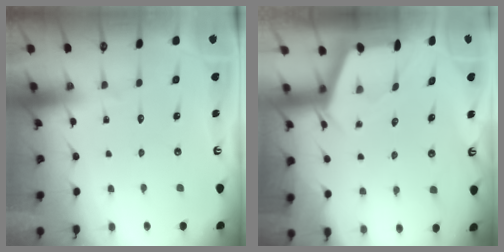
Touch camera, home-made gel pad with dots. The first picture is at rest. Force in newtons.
{"total": 2.0, "press": 2.0, "slide": 0.3}